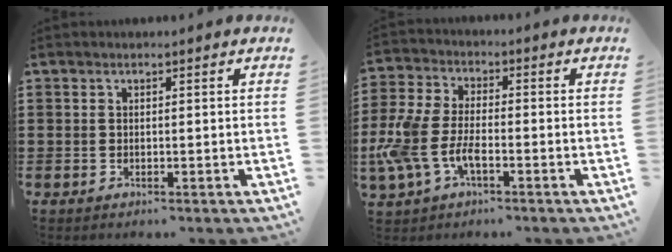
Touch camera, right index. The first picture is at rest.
{"total": 7.3, "force": [-3.3, 3.5, 5.5], "torque": [-0.159, -0.012, -0.074]}